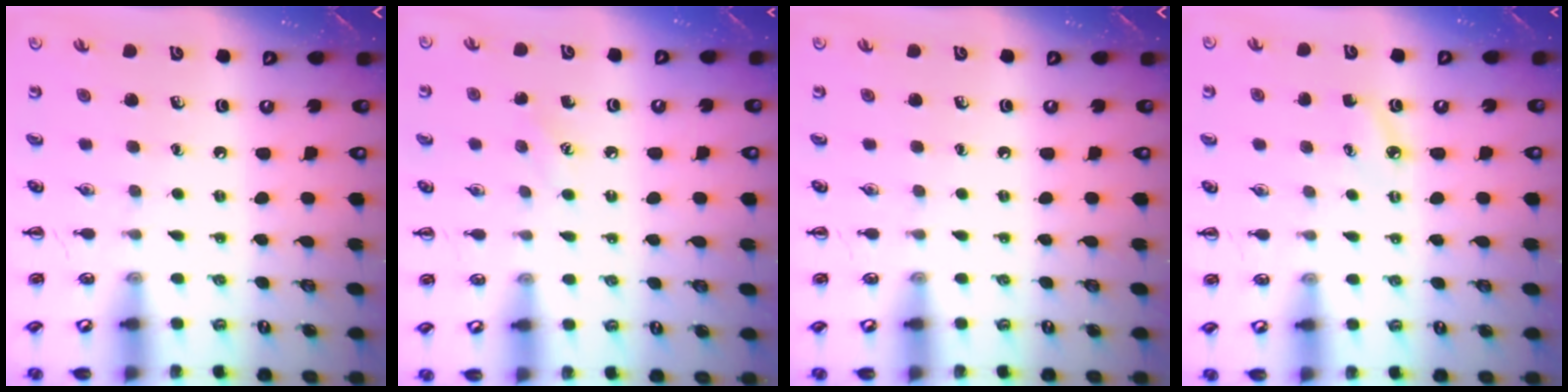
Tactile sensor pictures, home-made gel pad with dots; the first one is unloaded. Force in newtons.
{"total": 5.4, "press": 5.2, "slide": 1.3}
{"total": 0.0}
{"total": 2.8, "press": 2.7, "slide": 0.7}